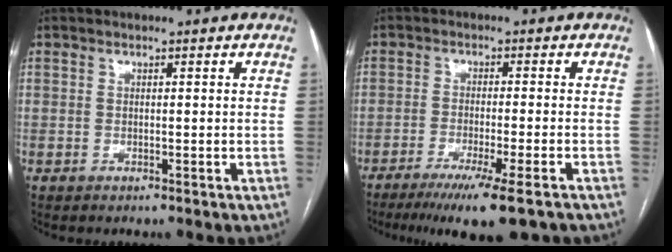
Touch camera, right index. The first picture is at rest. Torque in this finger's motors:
{"motor_torque": [1.17, -0.70, 0.28, 0.11]}